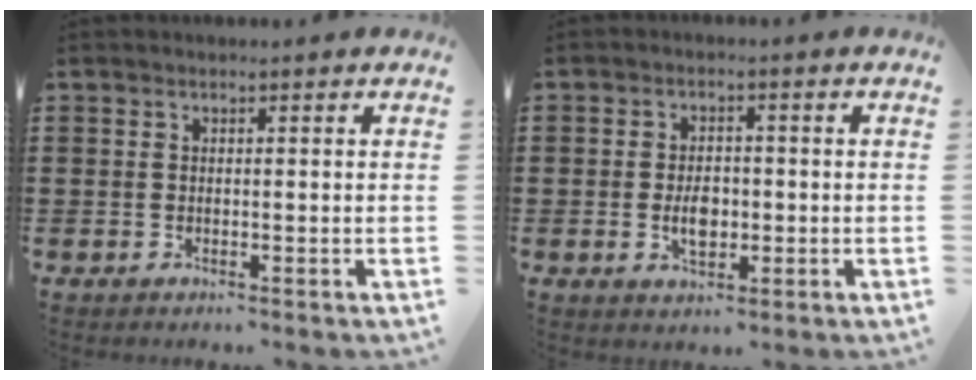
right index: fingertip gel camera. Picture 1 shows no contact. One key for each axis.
{"total": 4.0, "fx": -0.6, "fy": 2.3, "fz": 3.3, "tx": -0.054, "ty": -0.001, "tz": -0.012}